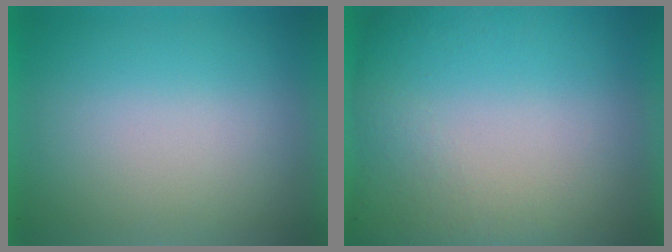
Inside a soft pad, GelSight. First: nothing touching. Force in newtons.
{"total": 5.9}